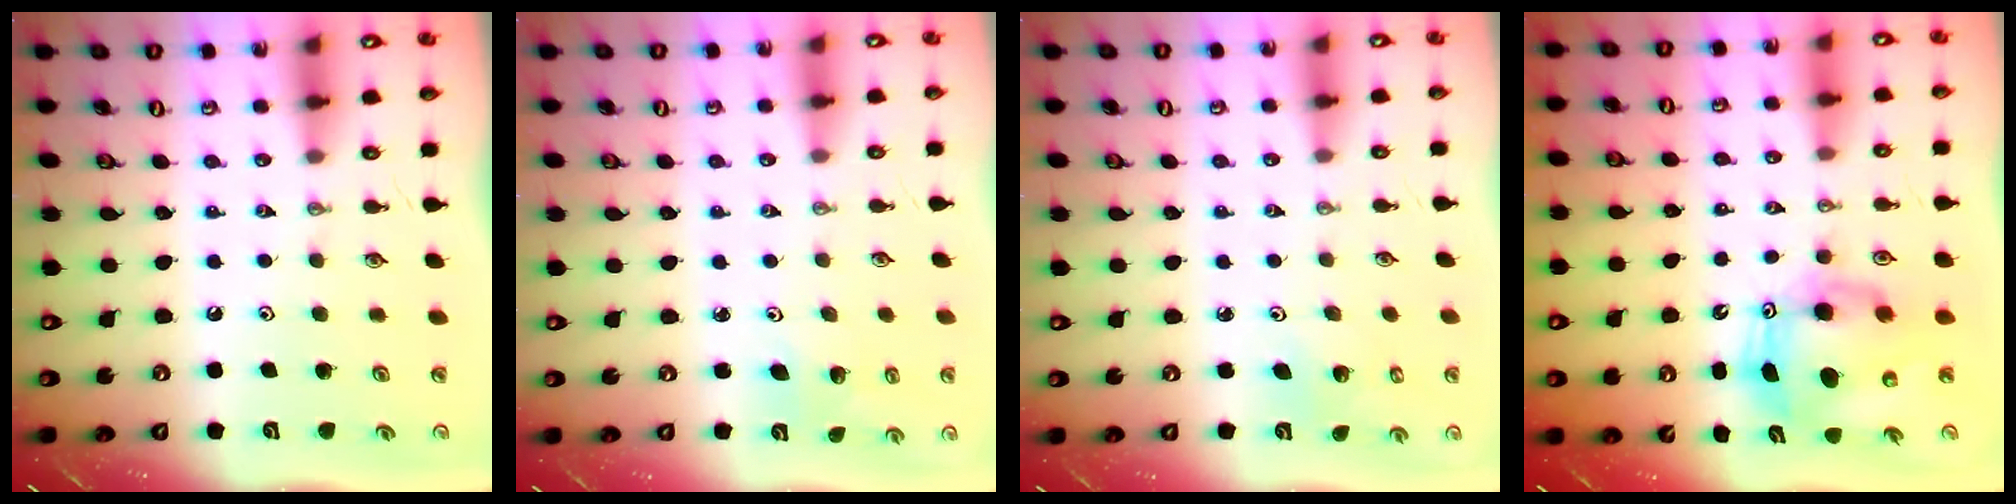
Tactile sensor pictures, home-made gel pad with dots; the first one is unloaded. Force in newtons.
{"total": 3.0, "press": 2.2, "slide": 2.0}
{"total": 3.6, "press": 3.6, "slide": 0.2}
{"total": 10.1, "press": 9.9, "slide": 2.0}